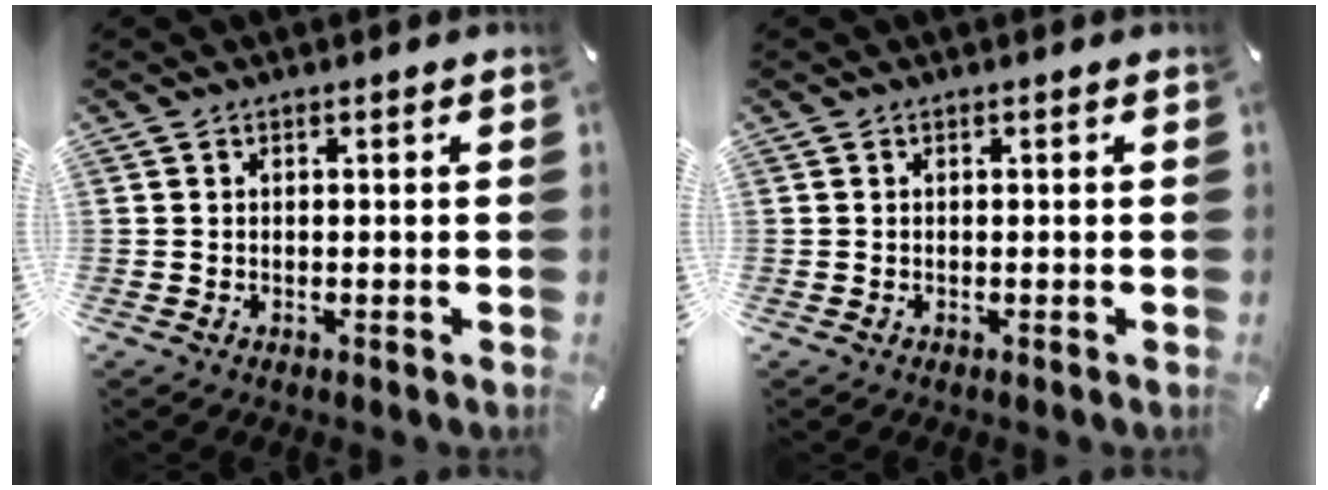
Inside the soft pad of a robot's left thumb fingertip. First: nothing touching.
{"total": 0.0}